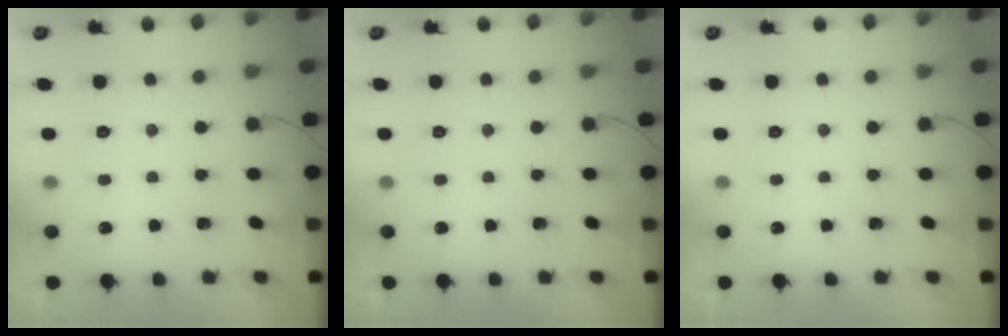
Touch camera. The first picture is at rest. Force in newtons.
{"total": 0.0}
{"total": 0.0}